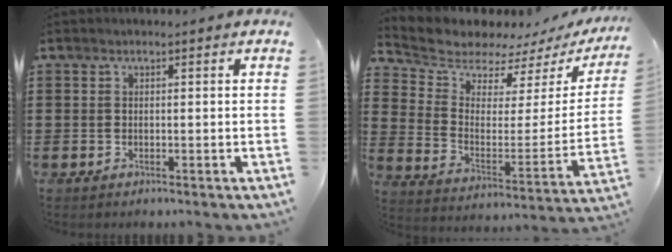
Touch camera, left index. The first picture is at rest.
{"total": 6.5, "force": [6.2, 1.9, 0.2], "torque": [-0.050, -0.052, 0.107]}